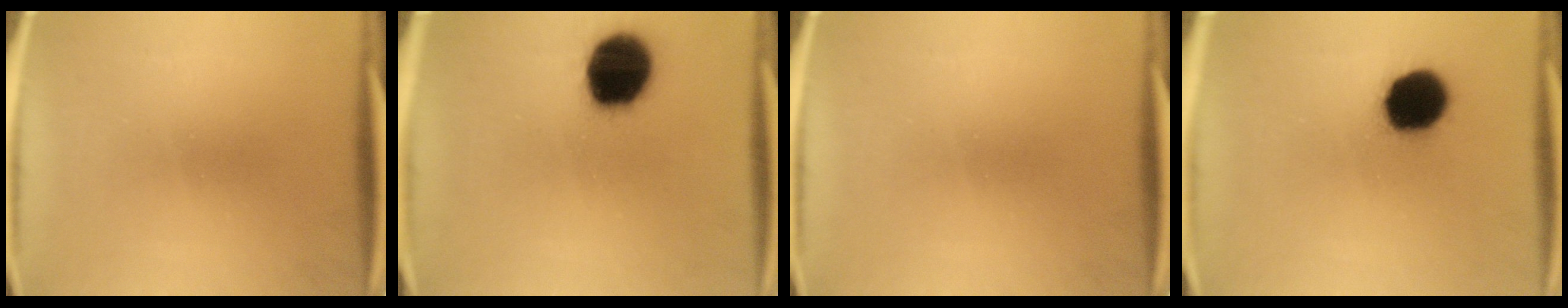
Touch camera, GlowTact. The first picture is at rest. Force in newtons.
{"total": 18.1}
{"total": 0.0}
{"total": 14.1}